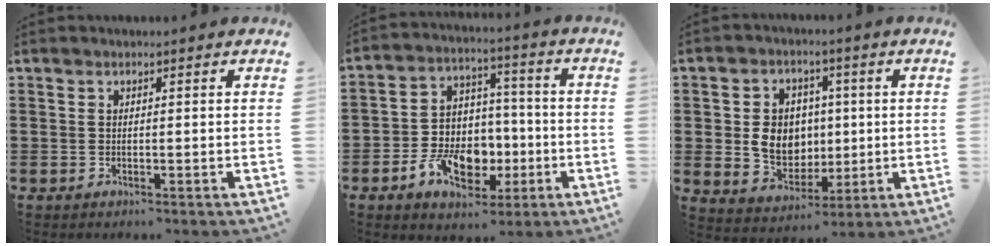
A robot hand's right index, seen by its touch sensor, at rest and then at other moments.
{"total": 9.6, "force": [-3.5, 6.9, 5.7], "torque": [-0.109, 0.019, -0.055]}
{"total": 7.6, "force": [0.3, 6.4, 4.0], "torque": [-0.079, 0.014, 0.005]}